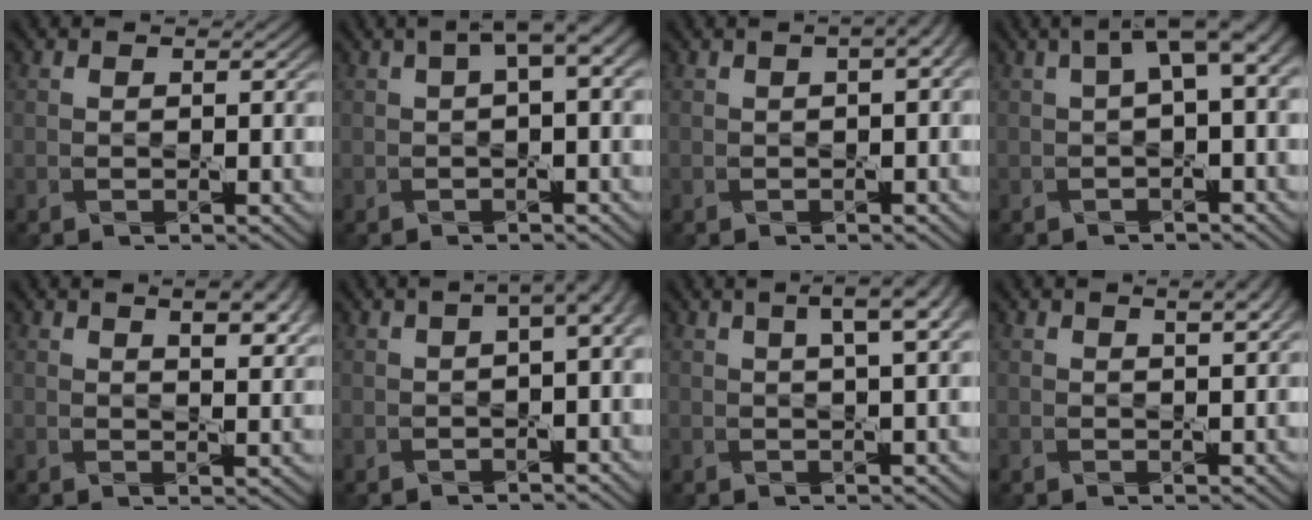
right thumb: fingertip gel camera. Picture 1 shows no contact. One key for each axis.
{"total": 3.6, "fx": 0.9, "fy": 0.8, "fz": 3.4, "tx": -0.049, "ty": 0.012, "tz": 0.013}
{"total": 4.1, "fx": 0.9, "fy": 1.7, "fz": 3.7, "tx": -0.044, "ty": 0.009, "tz": 0.009}
{"total": 4.9, "fx": 1.1, "fy": 1.4, "fz": 4.6, "tx": -0.064, "ty": 0.015, "tz": 0.015}
{"total": 5.9, "fx": 3.1, "fy": 2.0, "fz": 4.6, "tx": -0.064, "ty": 0.005, "tz": 0.046}
{"total": 4.3, "fx": 0.5, "fy": 1.4, "fz": 4.1, "tx": -0.054, "ty": 0.005, "tz": 0.010}
{"total": 5.6, "fx": 2.3, "fy": 1.2, "fz": 5.0, "tx": -0.064, "ty": 0.022, "tz": 0.028}
{"total": 2.8, "fx": 1.6, "fy": 0.6, "fz": 2.2, "tx": -0.028, "ty": 0.001, "tz": 0.019}